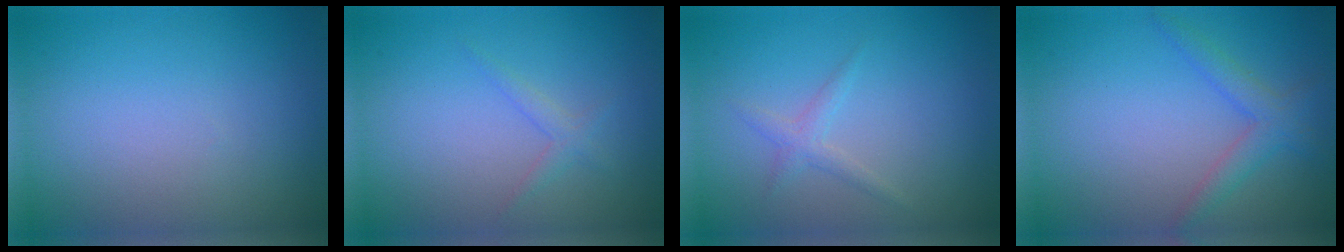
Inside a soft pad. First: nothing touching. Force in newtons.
{"total": 1.1, "press": 1.1, "slide": 0.1}
{"total": 1.2, "press": 1.2, "slide": 0.1}
{"total": 2.3, "press": 2.3, "slide": 0.1}